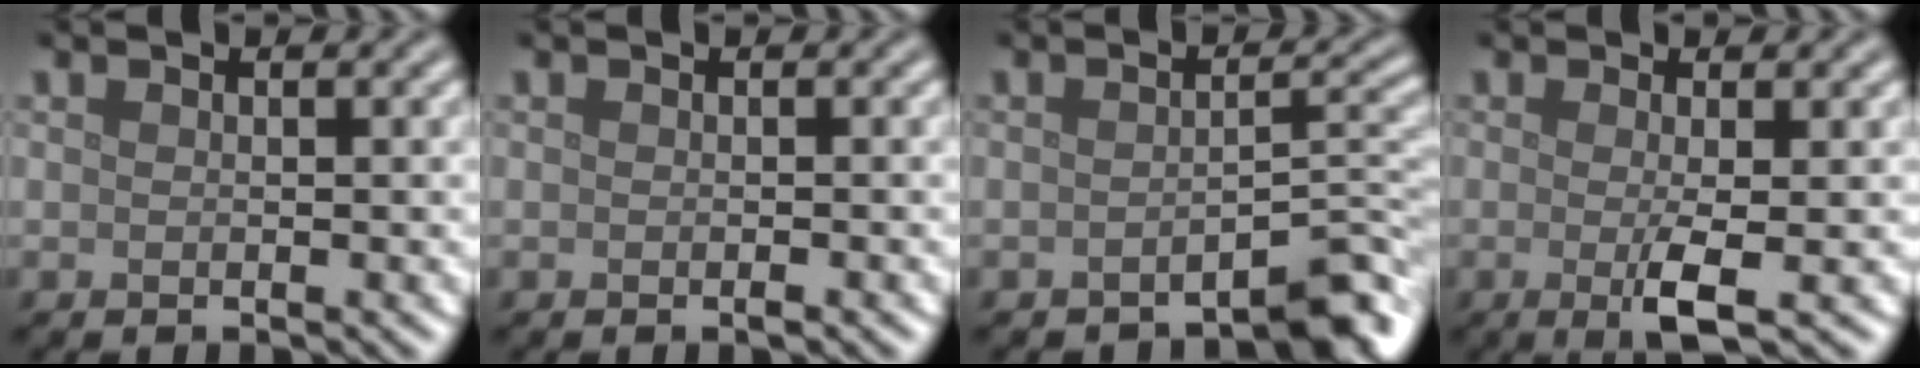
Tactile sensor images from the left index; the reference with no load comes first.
{"total": 0.5, "force": [-0.3, 0.1, 0.4], "torque": [-0.006, 0.000, -0.003]}
{"total": 3.9, "force": [-3.1, 0.7, 2.3], "torque": [-0.022, 0.010, -0.046]}
{"total": 3.1, "force": [-0.5, 0.5, 3.0], "torque": [-0.055, -0.010, -0.008]}